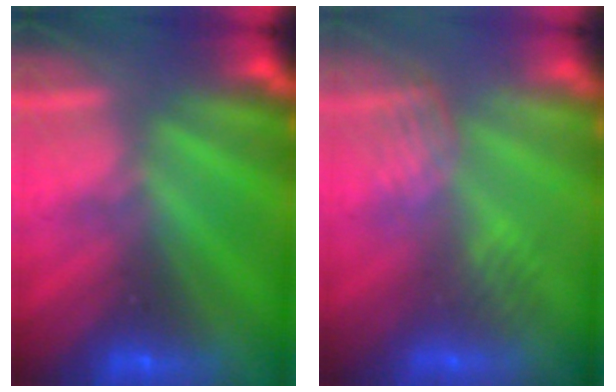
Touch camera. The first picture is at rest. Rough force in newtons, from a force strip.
{"total": 2.7}